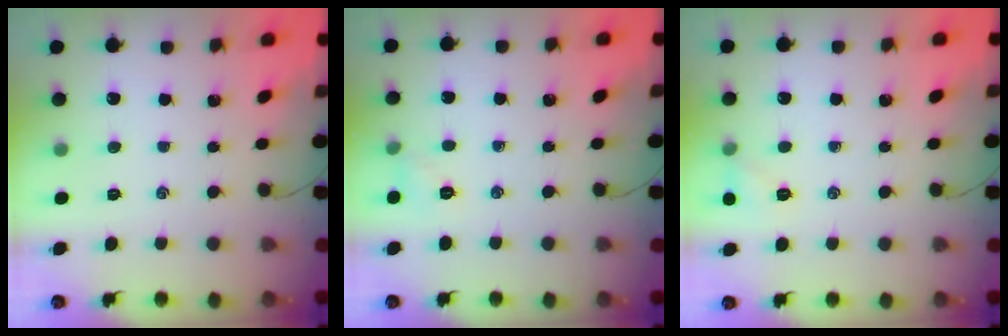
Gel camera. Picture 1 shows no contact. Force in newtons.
{"total": 5.0, "press": 4.7, "slide": 1.4}
{"total": 5.2, "press": 5.0, "slide": 1.5}